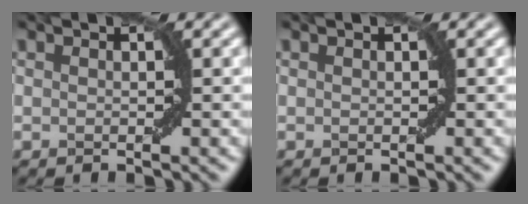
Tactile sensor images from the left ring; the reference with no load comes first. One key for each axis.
{"total": 0.0}